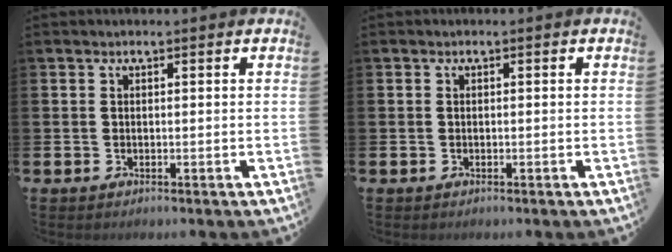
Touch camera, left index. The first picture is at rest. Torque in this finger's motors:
{"motor_torque": [0.00, 0.00, 0.00, 0.00]}